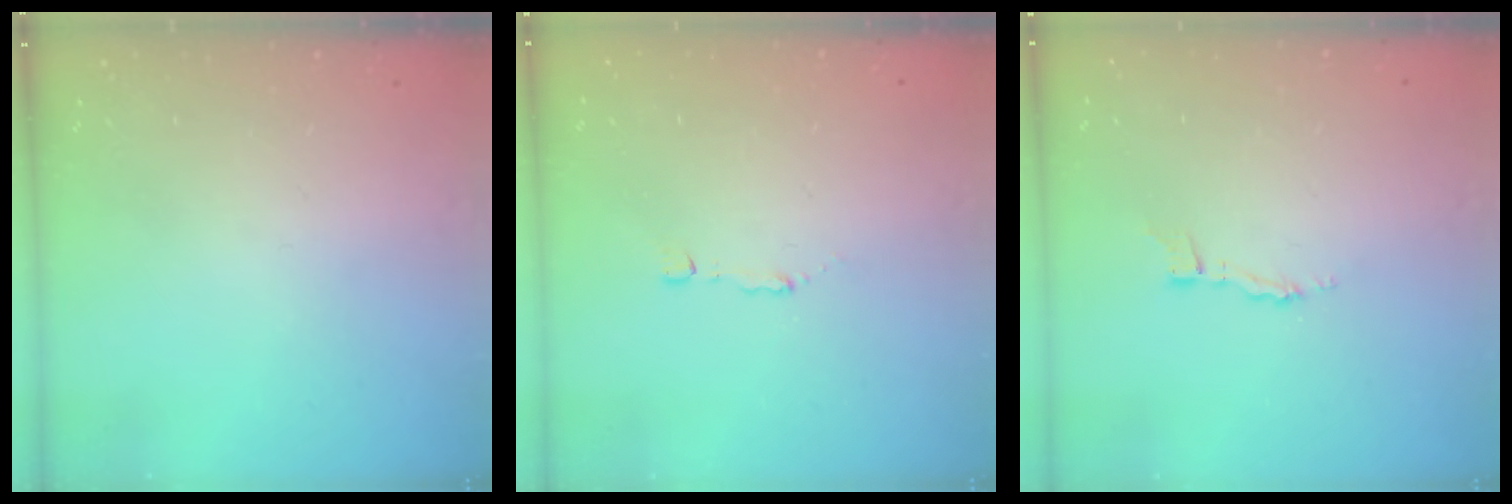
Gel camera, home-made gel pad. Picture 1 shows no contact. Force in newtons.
{"total": 1.1, "press": 1.1, "slide": 0.1}
{"total": 3.6, "press": 3.6, "slide": 0.2}